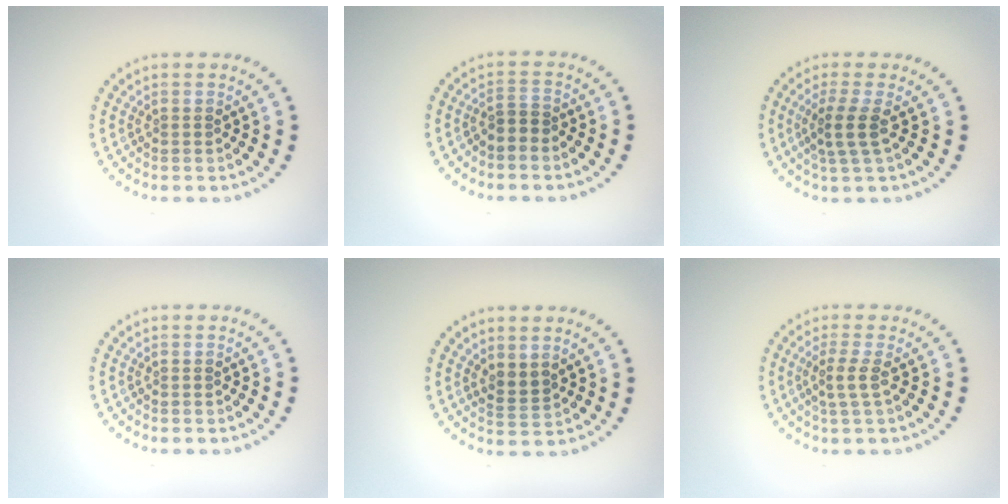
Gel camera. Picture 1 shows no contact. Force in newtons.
{"total": 1.8, "press": 1.4, "slide": 1.1}
{"total": 2.5, "press": 2.0, "slide": 1.5}
{"total": 0.0}
{"total": 1.6, "press": 1.3, "slide": 0.9}
{"total": 1.9, "press": 1.4, "slide": 1.2}